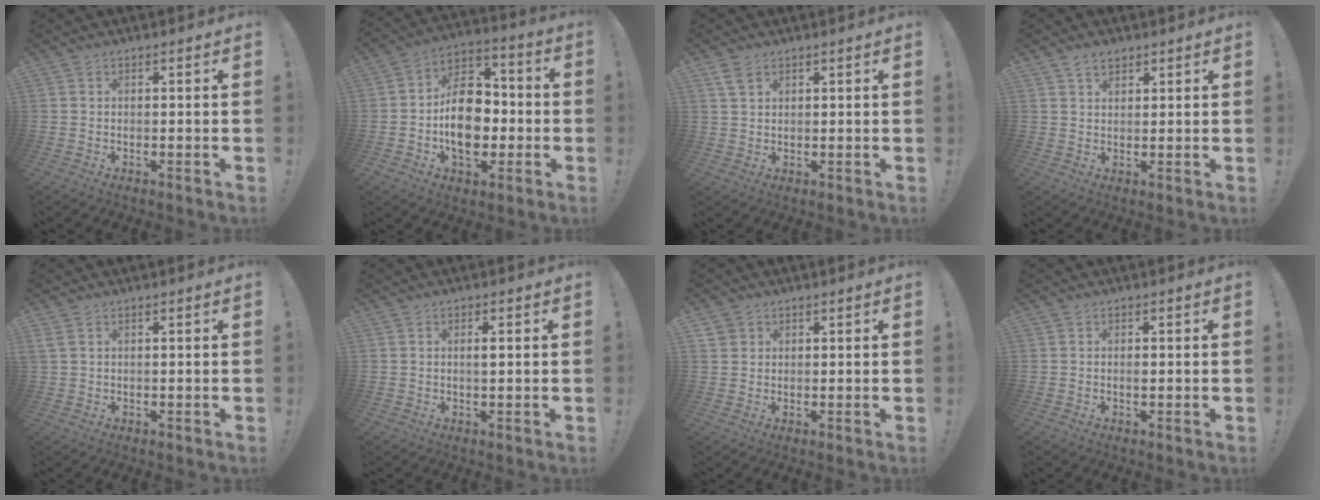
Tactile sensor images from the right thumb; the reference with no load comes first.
{"total": 16.6, "force": [-2.8, 11.5, 11.6], "torque": [-0.196, 0.022, -0.044]}
{"total": 4.3, "force": [2.7, 2.7, 1.8], "torque": [-0.025, -0.011, 0.052]}
{"total": 3.2, "force": [2.3, 1.8, 1.4], "torque": [-0.018, -0.009, 0.041]}
{"total": 1.9, "force": [0.8, 0.9, 1.5], "torque": [-0.033, 0.004, 0.016]}
{"total": 1.8, "force": [0.3, 0.2, 1.7], "torque": [-0.020, -0.005, 0.001]}
{"total": 2.4, "force": [1.4, 1.9, 0.4], "torque": [-0.005, -0.005, 0.026]}
{"total": 0.6, "force": [-0.2, 0.1, 0.6], "torque": [-0.004, -0.003, -0.004]}